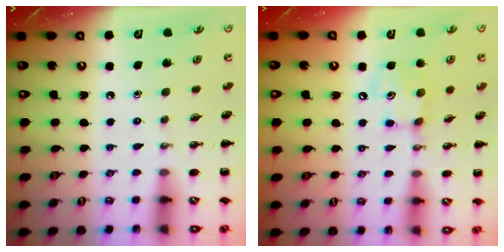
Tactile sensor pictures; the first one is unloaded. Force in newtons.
{"total": 7.0, "press": 6.9, "slide": 0.9}